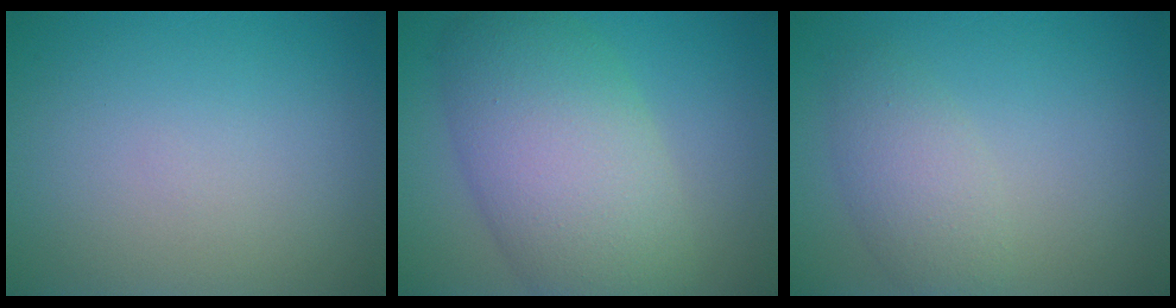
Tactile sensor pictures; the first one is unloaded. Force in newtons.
{"total": 9.6, "press": 9.6, "slide": 0.7}
{"total": 3.1, "press": 3.1, "slide": 0.1}